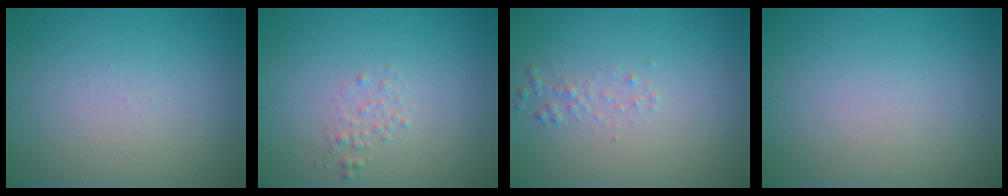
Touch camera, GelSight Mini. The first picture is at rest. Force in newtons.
{"total": 1.0, "press": 1.0, "slide": 0.0}
{"total": 1.0, "press": 1.0, "slide": 0.1}
{"total": 0.0}